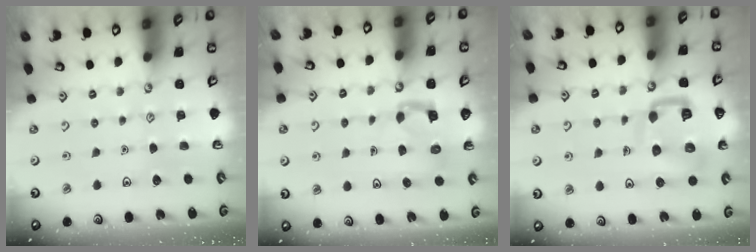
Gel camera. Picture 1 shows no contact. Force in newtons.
{"total": 4.2, "press": 4.2, "slide": 0.2}
{"total": 11.7, "press": 11.7, "slide": 1.3}